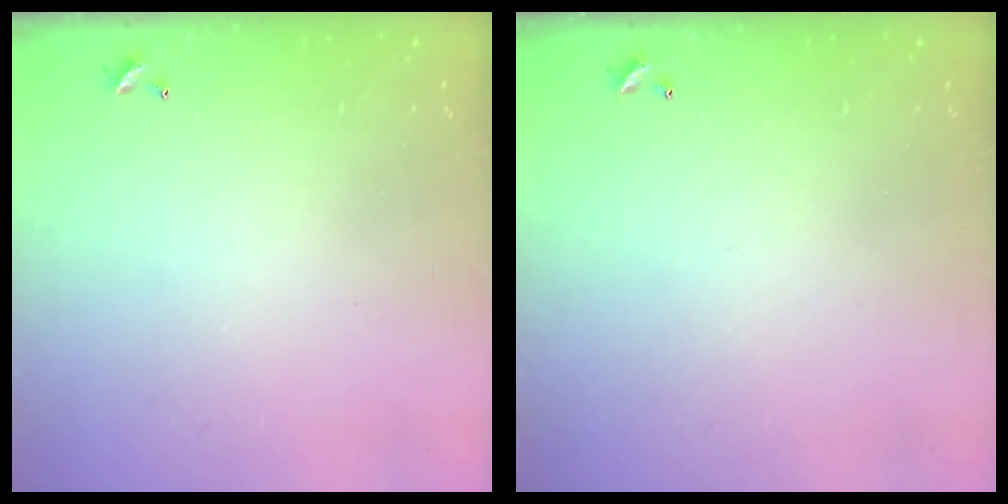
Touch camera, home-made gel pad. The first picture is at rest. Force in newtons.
{"total": 0.0}